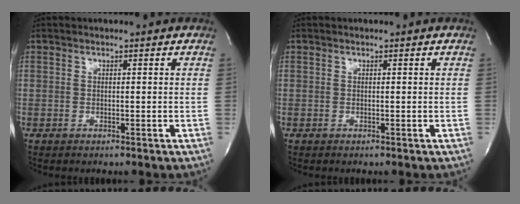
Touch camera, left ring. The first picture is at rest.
{"total": 0.0}